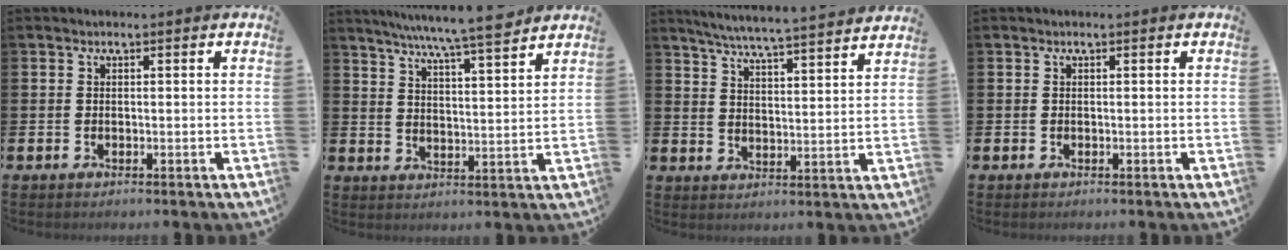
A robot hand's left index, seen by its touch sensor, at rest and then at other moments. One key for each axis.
{"total": 7.6, "fx": 7.1, "fy": -0.4, "fz": 2.7, "tx": -0.062, "ty": -0.046, "tz": 0.123}
{"total": 6.1, "fx": 5.9, "fy": -0.4, "fz": 1.5, "tx": -0.055, "ty": -0.041, "tz": 0.103}
{"total": 0.0}